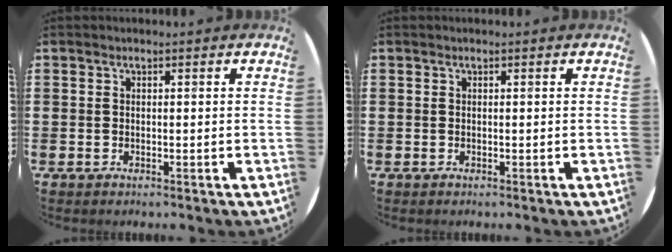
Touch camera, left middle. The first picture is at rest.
{"total": 0.0}